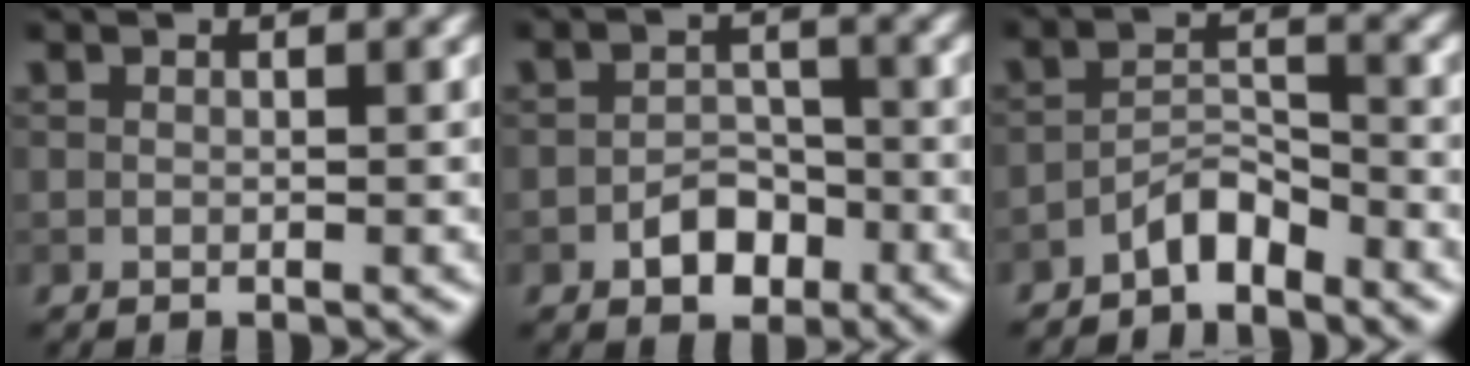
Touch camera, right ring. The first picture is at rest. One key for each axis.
{"total": 3.0, "fx": -1.6, "fy": 2.0, "fz": 1.6, "tx": -0.019, "ty": 0.005, "tz": -0.026}
{"total": 2.9, "fx": -2.4, "fy": 0.9, "fz": 1.3, "tx": -0.020, "ty": 0.016, "tz": -0.047}